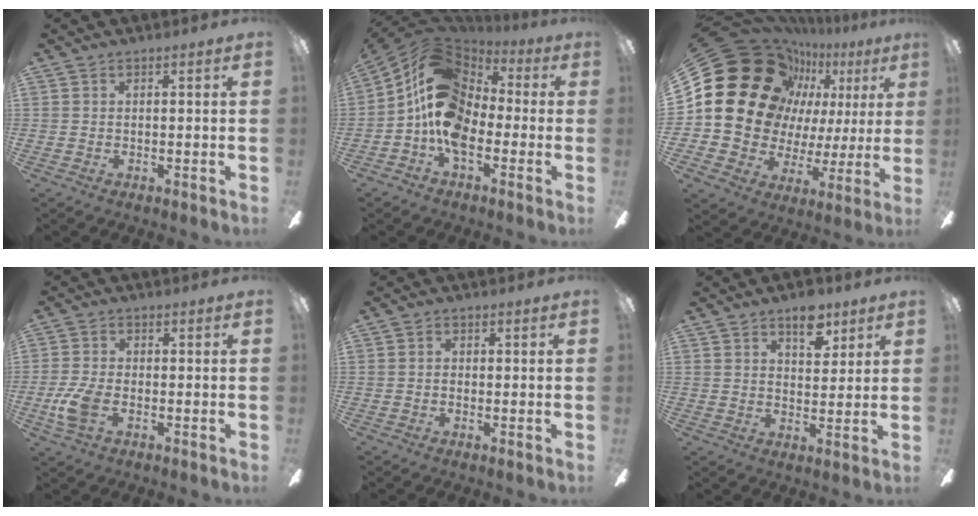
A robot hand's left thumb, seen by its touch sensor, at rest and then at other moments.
{"total": 15.3, "force": [-1.7, 10.9, 10.7], "torque": [-0.223, 0.020, -0.031]}
{"total": 24.5, "force": [11.2, 18.6, 11.2], "torque": [-0.203, -0.066, 0.242]}
{"total": 7.1, "force": [-2.1, 4.1, 5.4], "torque": [-0.107, 0.002, -0.039]}
{"total": 1.3, "force": [-0.2, 1.1, 0.8], "torque": [-0.015, 0.005, -0.005]}
{"total": 7.4, "force": [4.8, 4.0, 4.1], "torque": [-0.035, -0.023, 0.078]}